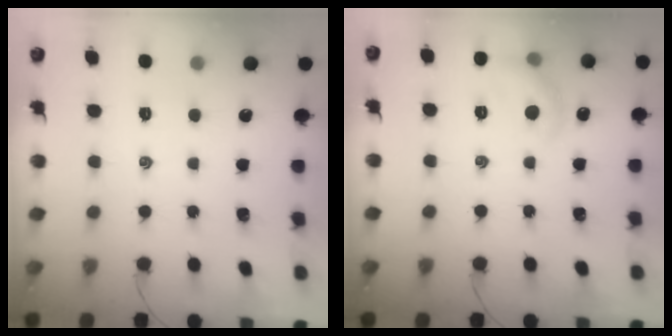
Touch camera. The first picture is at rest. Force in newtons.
{"total": 8.0, "press": 7.9, "slide": 1.0}